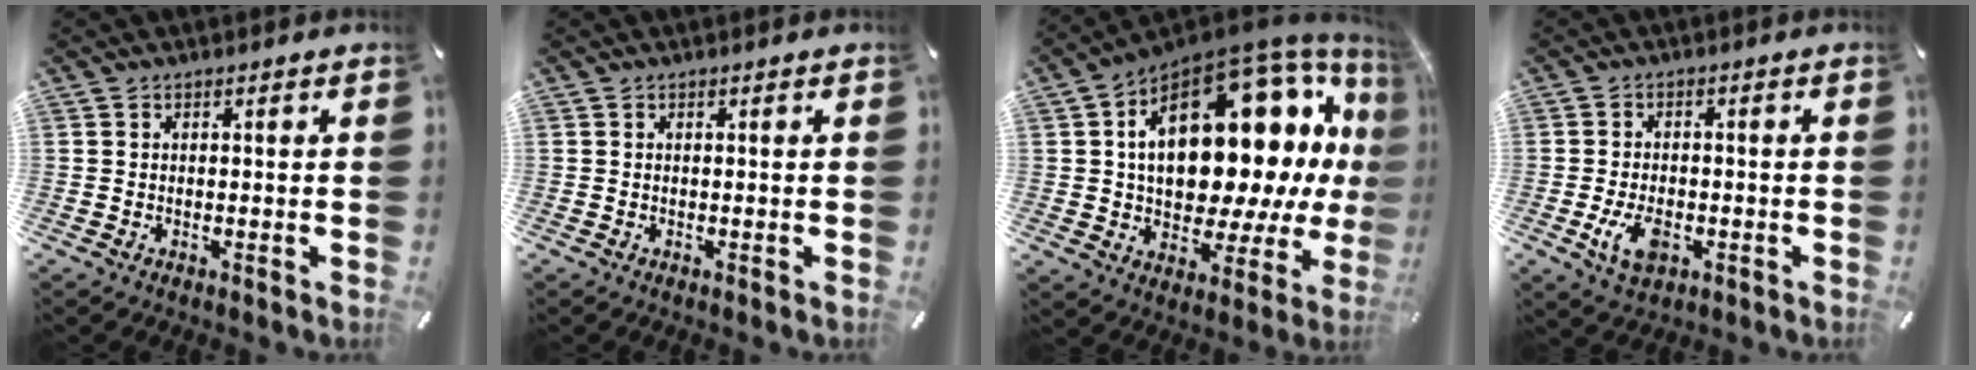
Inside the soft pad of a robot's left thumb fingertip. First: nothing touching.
{"total": 0.0}
{"total": 25.9, "force": [5.9, 14.4, 20.7], "torque": [-0.324, -0.061, 0.105]}
{"total": 6.4, "force": [-2.2, 4.0, 4.5], "torque": [-0.097, 0.001, -0.044]}